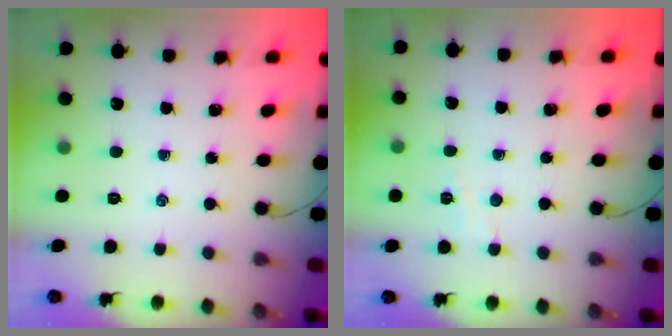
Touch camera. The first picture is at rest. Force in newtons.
{"total": 2.9, "press": 2.7, "slide": 1.0}